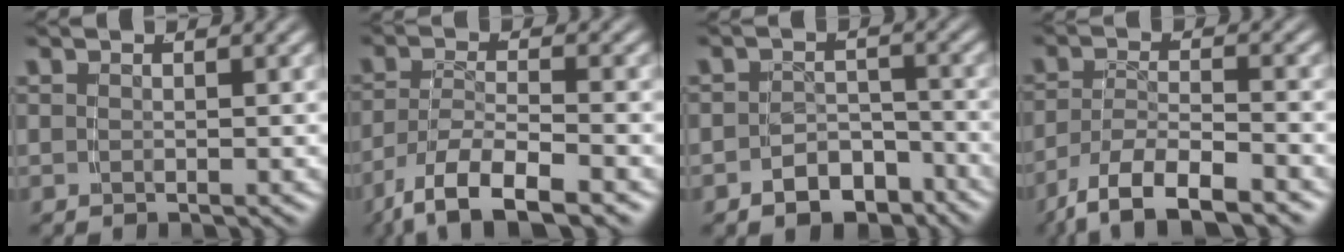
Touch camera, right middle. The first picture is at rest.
{"total": 7.7, "force": [-5.0, 3.1, 5.0], "torque": [-0.101, -0.035, -0.060]}
{"total": 5.9, "force": [-4.7, 3.3, 1.3], "torque": [-0.015, -0.011, -0.078]}
{"total": 7.3, "force": [-4.9, 3.1, 4.4], "torque": [-0.082, -0.025, -0.067]}